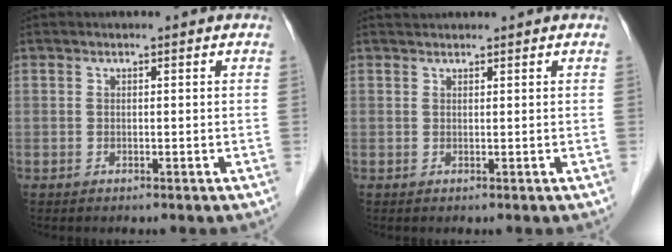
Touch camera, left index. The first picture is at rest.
{"total": 1.3, "force": [1.3, 0.0, 0.2], "torque": [-0.007, 0.018, 0.028]}